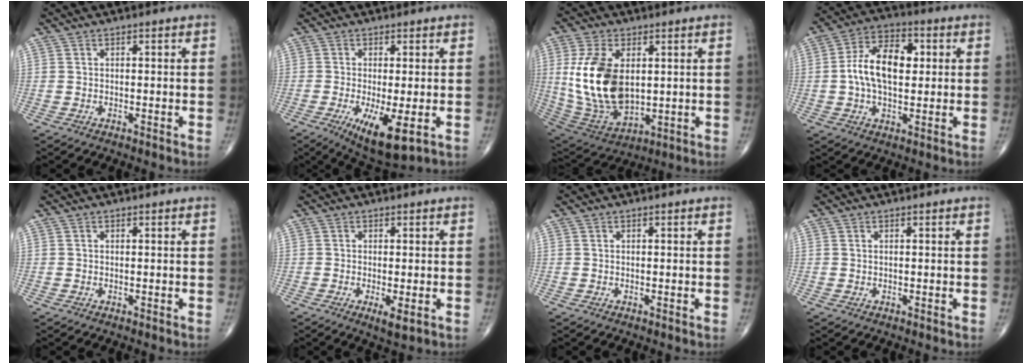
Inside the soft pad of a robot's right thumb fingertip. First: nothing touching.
{"total": 9.3, "force": [-2.9, 2.8, 8.4], "torque": [-0.146, -0.024, -0.041]}
{"total": 18.2, "force": [2.1, 10.6, 14.6], "torque": [-0.284, -0.019, 0.058]}
{"total": 12.5, "force": [1.0, 7.3, 10.1], "torque": [-0.172, 0.020, 0.010]}
{"total": 0.0}
{"total": 3.1, "force": [-0.9, 0.8, 2.8], "torque": [-0.054, -0.010, -0.017]}
{"total": 0.0}
{"total": 0.0}